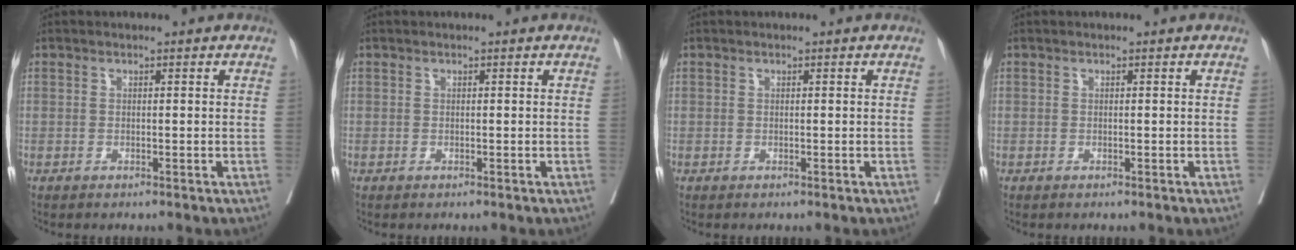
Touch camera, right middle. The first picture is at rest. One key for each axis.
{"total": 0.0}
{"total": 0.0}
{"total": 0.0}